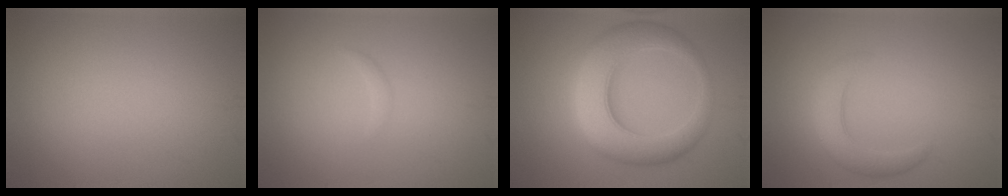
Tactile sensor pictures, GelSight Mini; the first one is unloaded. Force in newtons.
{"total": 0.5, "press": 0.5, "slide": 0.0}
{"total": 8.5, "press": 8.5, "slide": 0.3}
{"total": 3.3, "press": 3.3, "slide": 0.2}